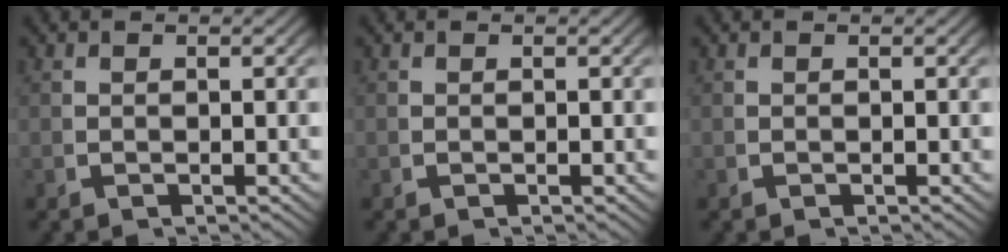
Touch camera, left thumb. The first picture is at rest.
{"total": 0.0}
{"total": 0.0}